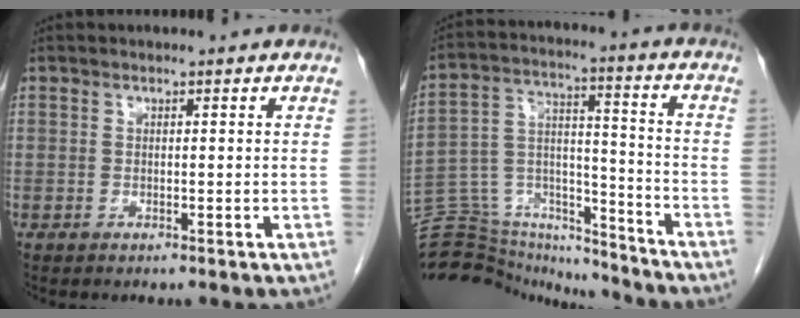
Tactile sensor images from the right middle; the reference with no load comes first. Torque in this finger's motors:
{"motor_torque": [-0.36, -1.24, -0.08, -0.09]}